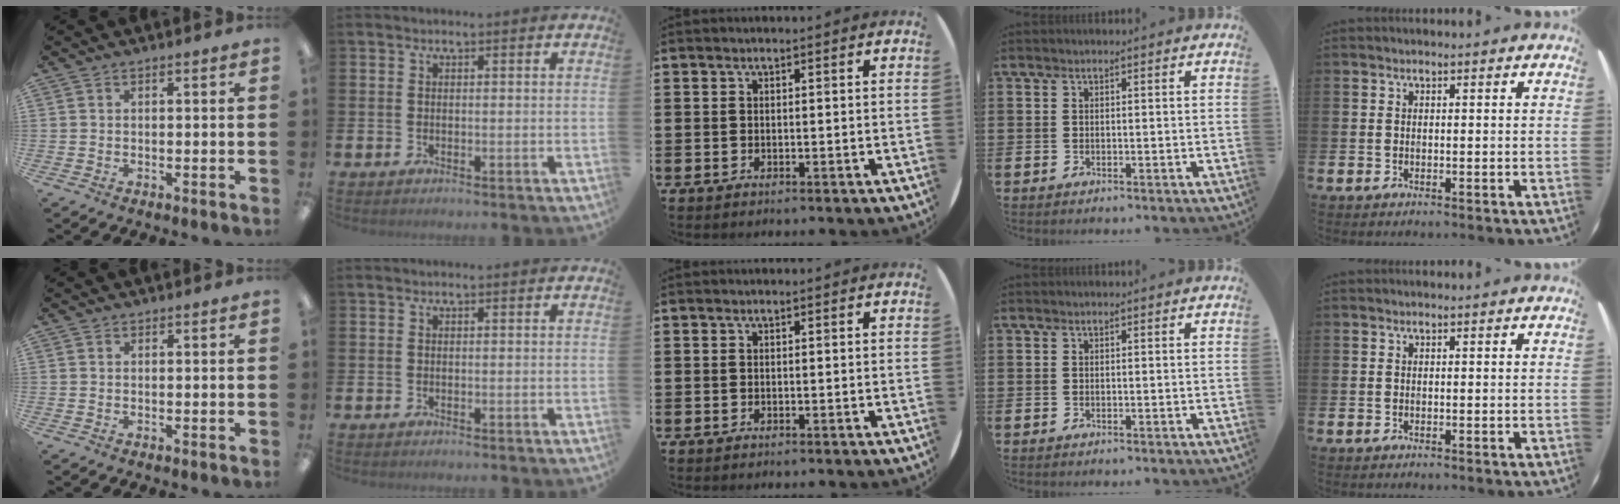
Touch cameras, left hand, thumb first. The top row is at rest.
{}